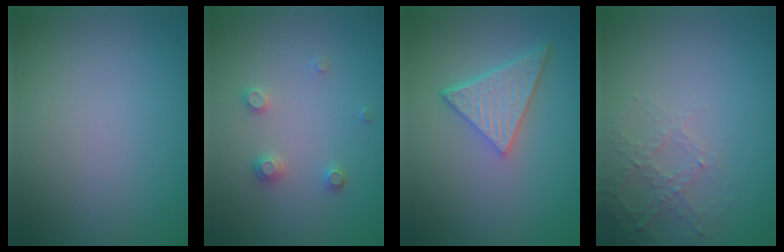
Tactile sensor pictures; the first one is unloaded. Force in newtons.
{"total": 1.8, "press": 1.7, "slide": 0.3}
{"total": 5.1, "press": 3.8, "slide": 3.4}
{"total": 2.6, "press": 2.5, "slide": 0.8}